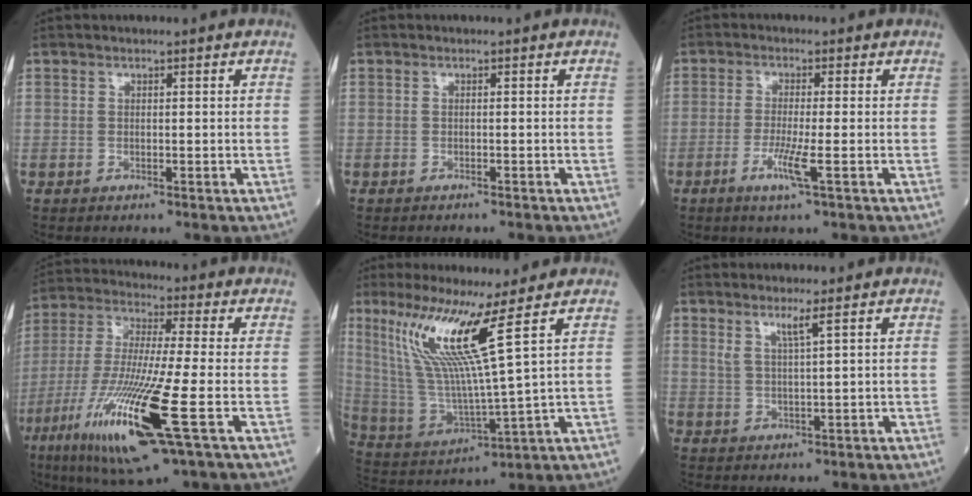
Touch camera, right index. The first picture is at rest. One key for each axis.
{"total": 1.5, "fx": -1.4, "fy": 0.0, "fz": 0.5, "tx": -0.011, "ty": -0.003, "tz": -0.018}
{"total": 4.3, "fx": -1.7, "fy": -0.3, "fz": 3.9, "tx": -0.082, "ty": -0.011, "tz": -0.035}
{"total": 18.2, "fx": -6.9, "fy": 0.8, "fz": 16.8, "tx": -0.367, "ty": -0.043, "tz": -0.130}
{"total": 13.2, "fx": 6.8, "fy": -2.2, "fz": 11.1, "tx": -0.230, "ty": -0.018, "tz": 0.138}
{"total": 2.7, "fx": 1.7, "fy": -0.5, "fz": 2.0, "tx": -0.042, "ty": -0.009, "tz": 0.035}